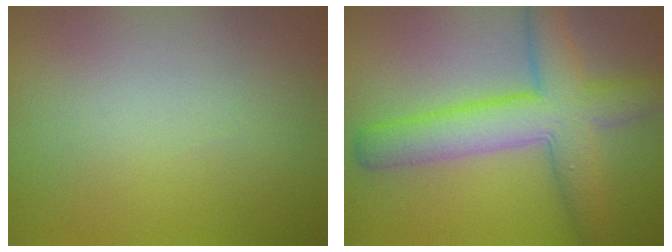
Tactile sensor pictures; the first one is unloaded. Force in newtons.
{"total": 7.2, "press": 7.2, "slide": 0.2}